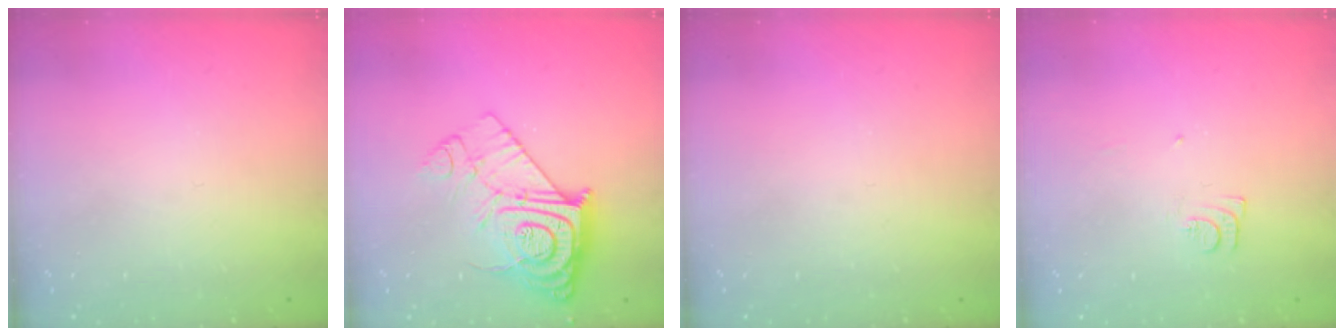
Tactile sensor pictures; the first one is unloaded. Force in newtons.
{"total": 14.9, "press": 14.8, "slide": 1.0}
{"total": 0.0}
{"total": 5.9, "press": 5.9, "slide": 0.5}